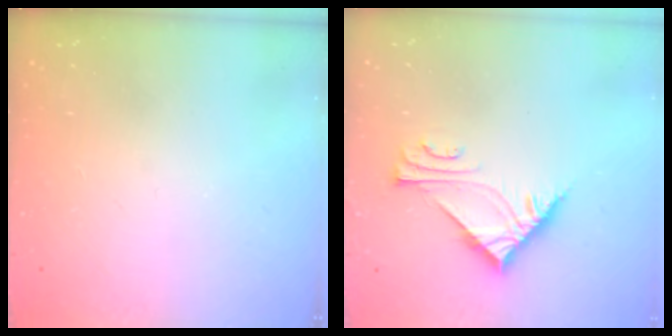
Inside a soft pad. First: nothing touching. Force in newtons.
{"total": 7.0, "press": 7.0, "slide": 0.2}